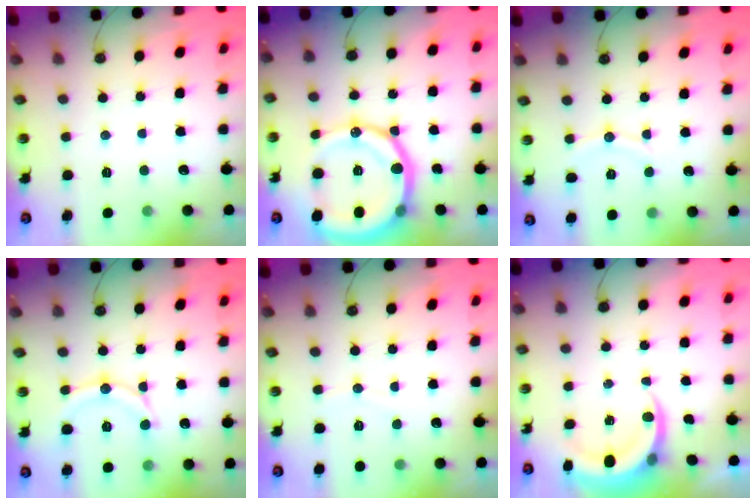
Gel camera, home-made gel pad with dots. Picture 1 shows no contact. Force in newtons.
{"total": 23.7, "press": 23.4, "slide": 3.8}
{"total": 7.0, "press": 7.0, "slide": 0.2}
{"total": 13.2, "press": 13.1, "slide": 1.4}
{"total": 5.3, "press": 5.3, "slide": 0.6}
{"total": 5.8, "press": 5.8, "slide": 0.6}